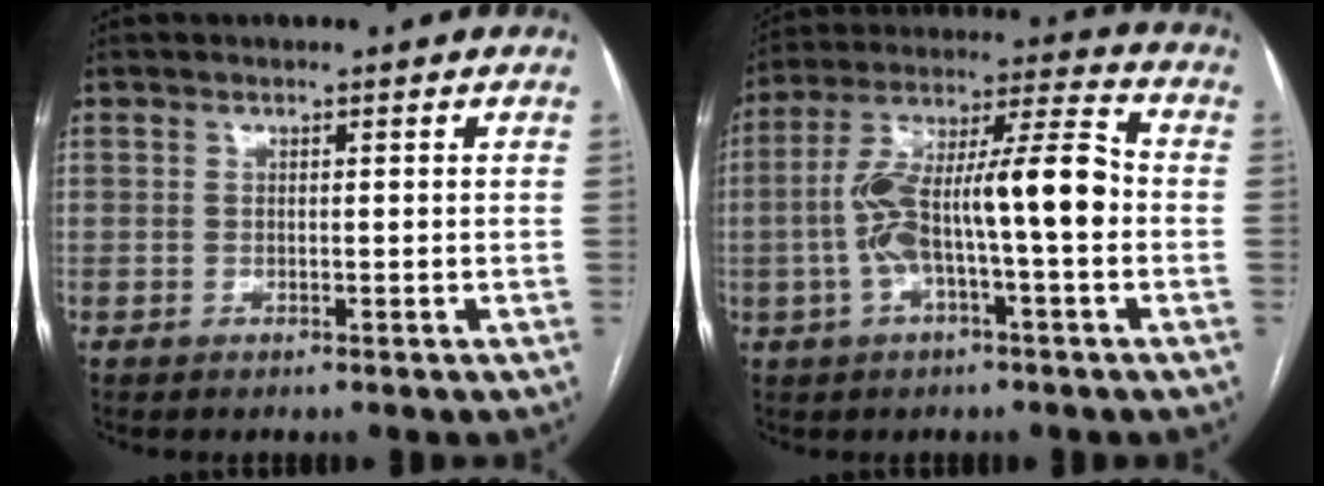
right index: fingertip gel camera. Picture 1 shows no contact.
{"total": 14.7, "force": [-2.0, 2.3, 14.3], "torque": [-0.264, 0.037, -0.034]}